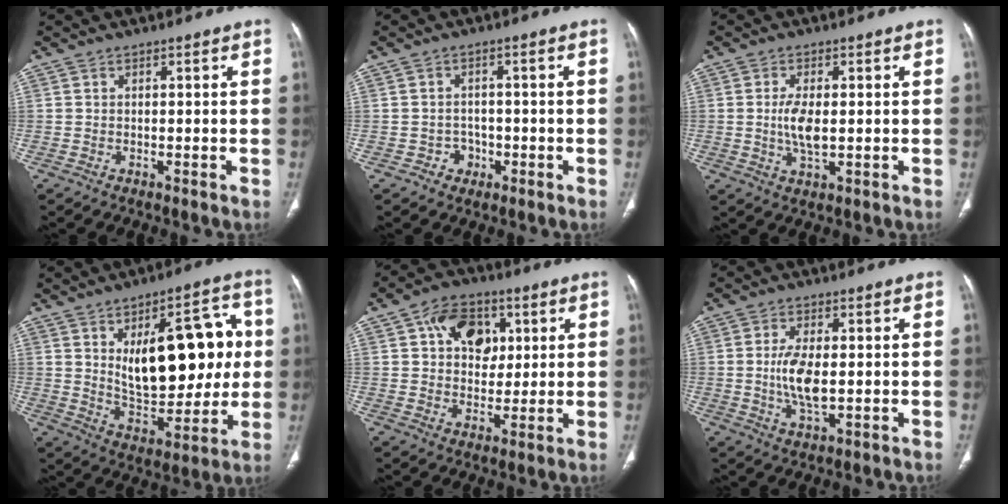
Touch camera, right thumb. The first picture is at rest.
{"total": 3.1, "force": [-1.3, 2.7, 0.7], "torque": [0.008, 0.014, -0.021]}
{"total": 5.2, "force": [0.0, 2.2, 4.7], "torque": [-0.098, -0.007, 0.001]}
{"total": 21.7, "force": [3.3, 10.9, 18.5], "torque": [-0.225, -0.003, 0.060]}
{"total": 11.2, "force": [3.7, 8.1, 6.8], "torque": [-0.062, -0.005, 0.057]}
{"total": 7.2, "force": [-0.2, 3.1, 6.5], "torque": [-0.131, -0.009, -0.003]}